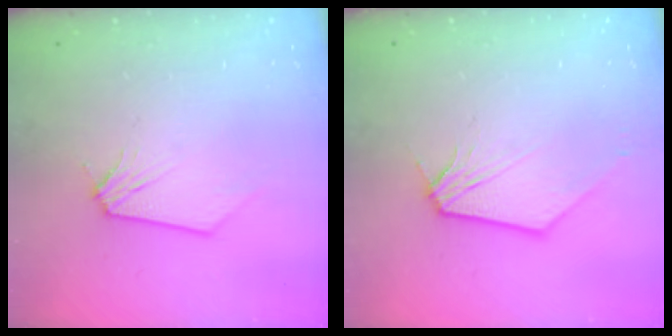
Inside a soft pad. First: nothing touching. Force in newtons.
{"total": 1.2, "press": 1.2, "slide": 0.3}